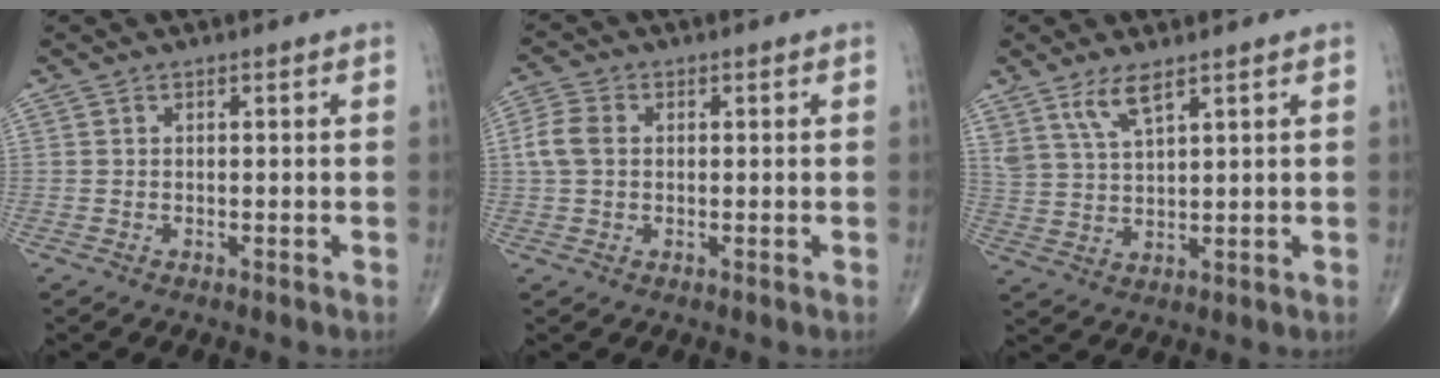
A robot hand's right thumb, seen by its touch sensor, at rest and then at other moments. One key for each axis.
{"total": 4.8, "fx": 0.4, "fy": 3.5, "fz": 3.2, "tx": -0.076, "ty": 0.011, "tz": 0.004}
{"total": 5.6, "fx": 3.8, "fy": 1.5, "fz": 3.8, "tx": -0.080, "ty": -0.018, "tz": 0.082}